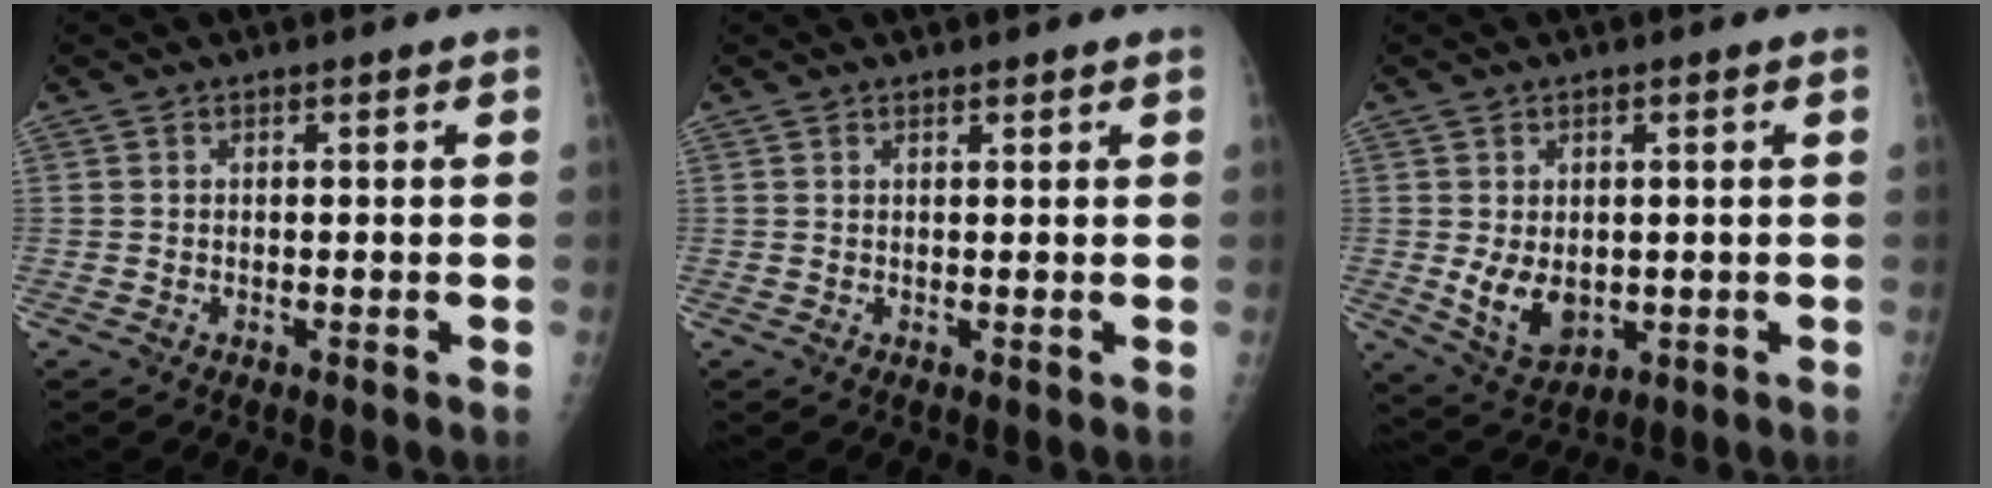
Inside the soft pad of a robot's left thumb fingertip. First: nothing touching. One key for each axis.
{"total": 0.7, "fx": 0.6, "fy": 0.2, "fz": 0.2, "tx": -0.004, "ty": -0.004, "tz": 0.010}
{"total": 7.0, "fx": -0.3, "fy": 4.9, "fz": 5.0, "tx": -0.069, "ty": -0.016, "tz": 0.012}